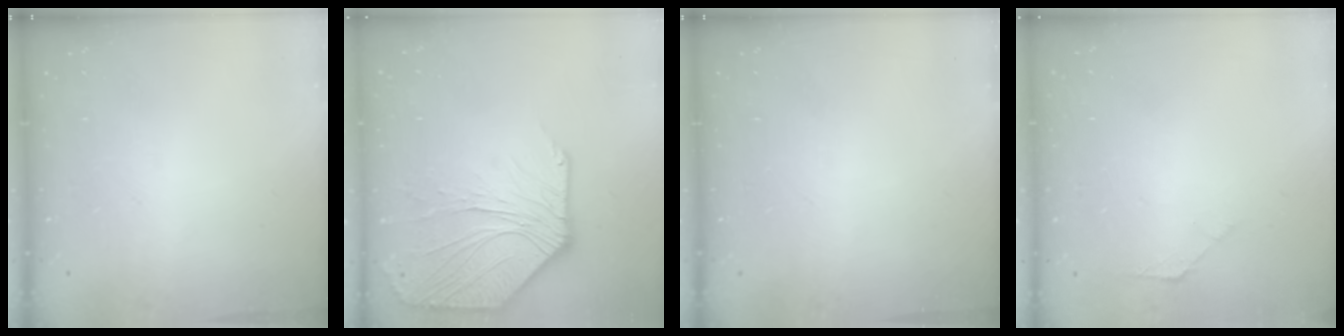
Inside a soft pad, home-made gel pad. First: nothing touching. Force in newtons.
{"total": 8.7, "press": 8.6, "slide": 1.2}
{"total": 0.0}
{"total": 2.6, "press": 2.6, "slide": 0.7}